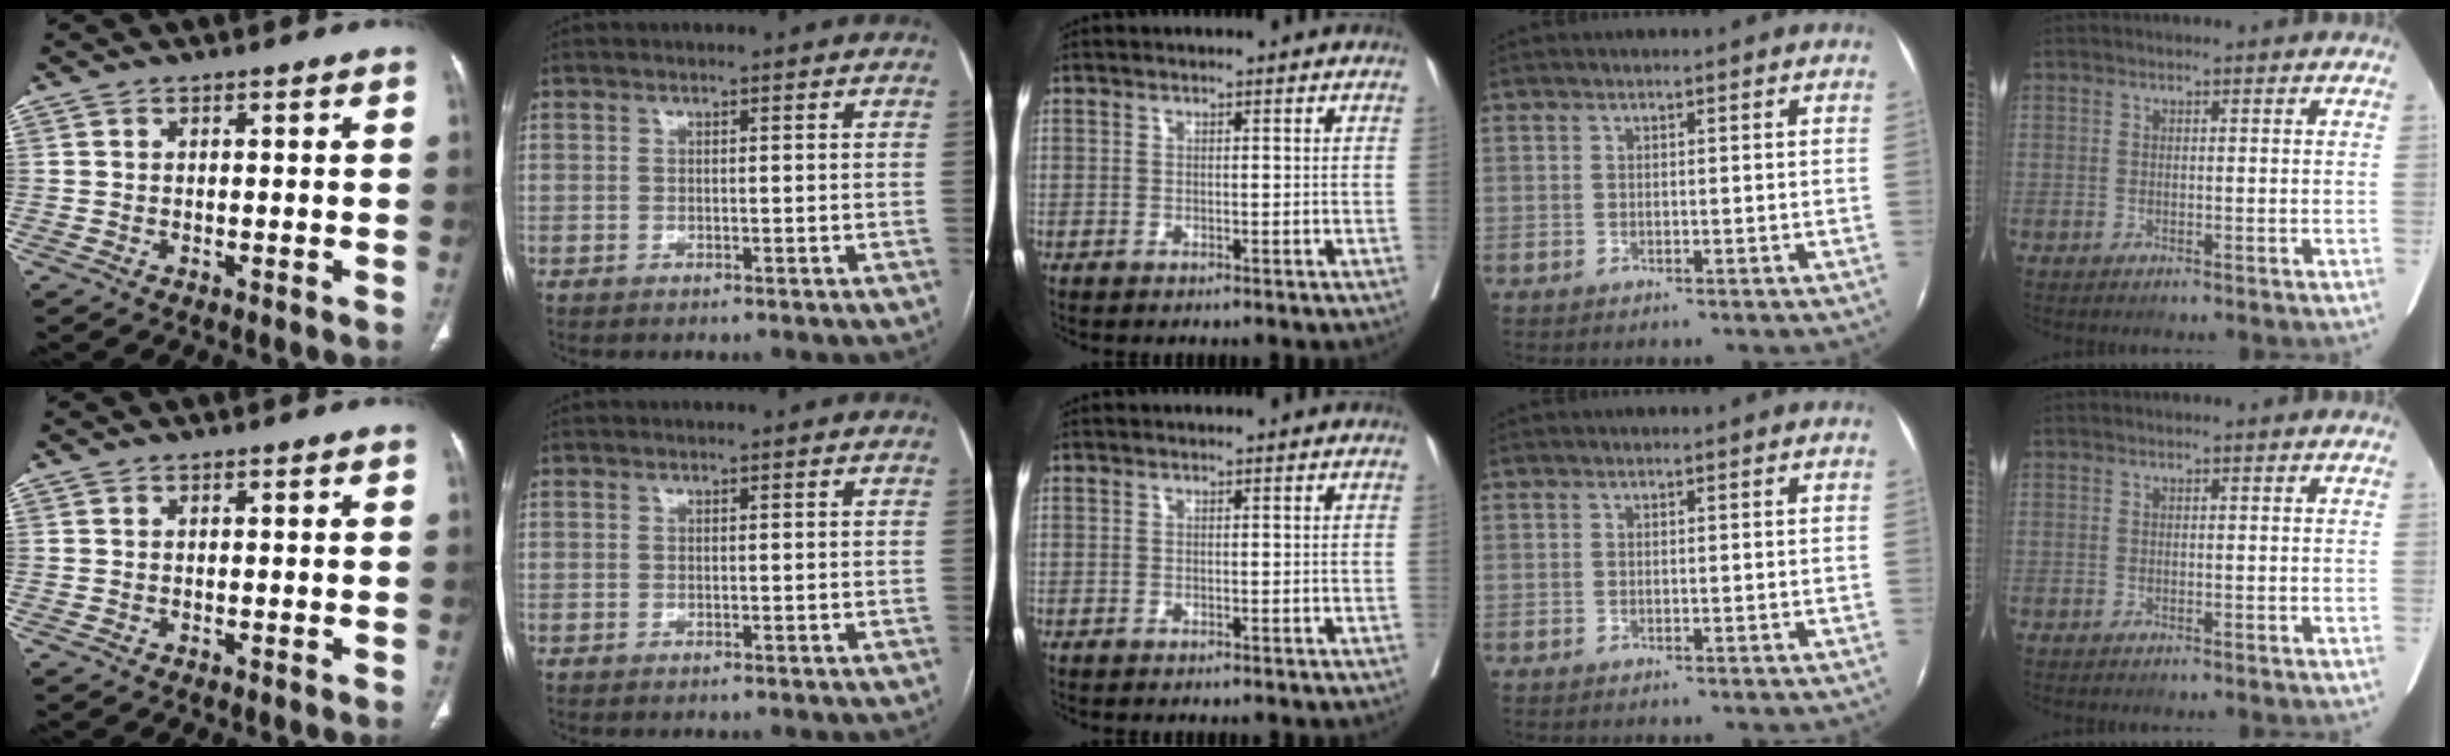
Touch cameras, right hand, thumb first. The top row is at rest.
{}